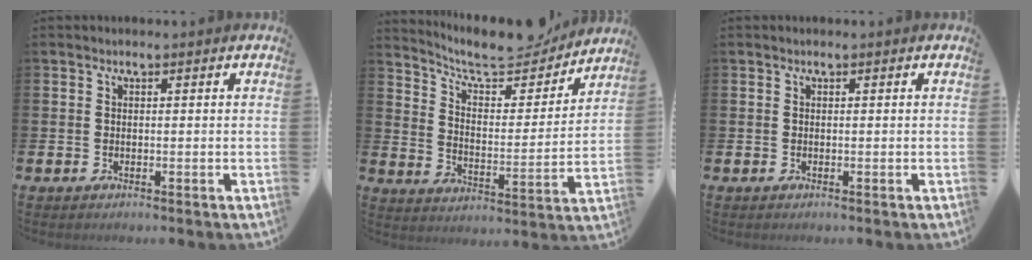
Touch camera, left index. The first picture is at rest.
{"total": 9.6, "force": [8.6, 2.7, 3.2], "torque": [-0.084, -0.061, 0.147]}
{"total": 0.0}